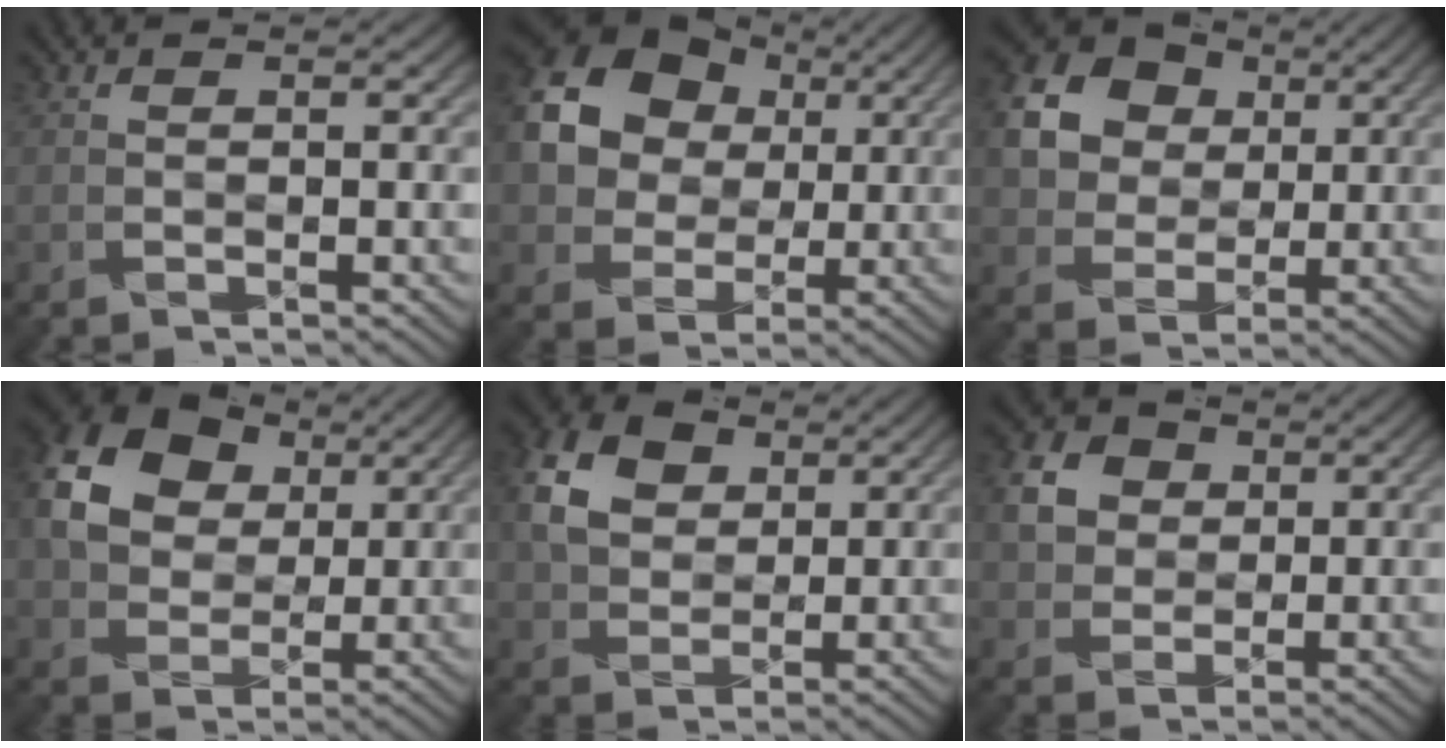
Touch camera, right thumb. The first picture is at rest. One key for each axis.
{"total": 15.0, "fx": 4.1, "fy": 12.1, "fz": 7.9, "tx": -0.211, "ty": 0.039, "tz": 0.082}
{"total": 15.4, "fx": 5.4, "fy": 12.6, "fz": 7.0, "tx": -0.203, "ty": 0.040, "tz": 0.118}
{"total": 12.8, "fx": 4.3, "fy": 9.4, "fz": 7.5, "tx": -0.178, "ty": 0.019, "tz": 0.080}
{"total": 9.0, "fx": 3.4, "fy": 6.6, "fz": 5.1, "tx": -0.133, "ty": 0.016, "tz": 0.060}
{"total": 5.7, "fx": 1.8, "fy": 4.9, "fz": 2.3, "tx": -0.066, "ty": 0.009, "tz": 0.027}